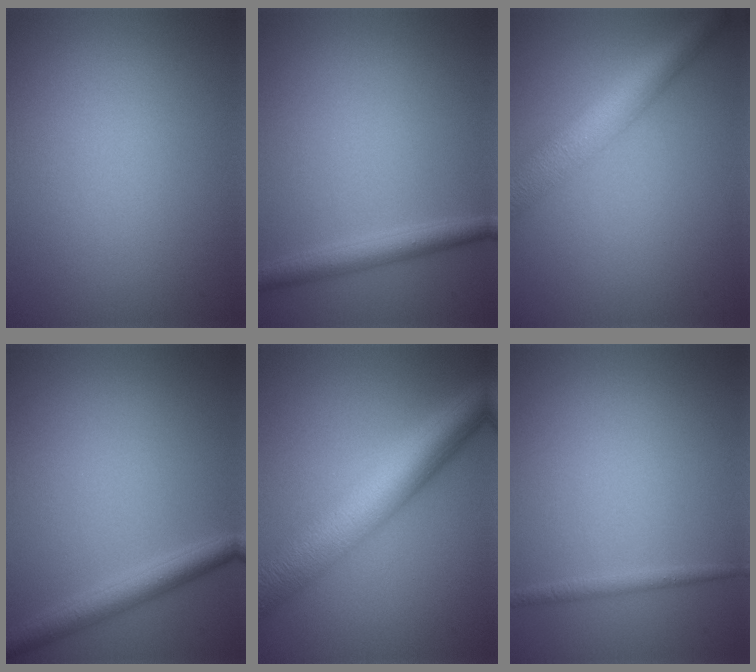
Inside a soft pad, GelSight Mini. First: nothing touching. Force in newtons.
{"total": 2.6, "press": 2.6, "slide": 0.0}
{"total": 5.7, "press": 5.7, "slide": 0.2}
{"total": 3.1, "press": 3.1, "slide": 0.2}
{"total": 8.7, "press": 8.7, "slide": 0.3}
{"total": 1.1, "press": 1.1, "slide": 0.1}